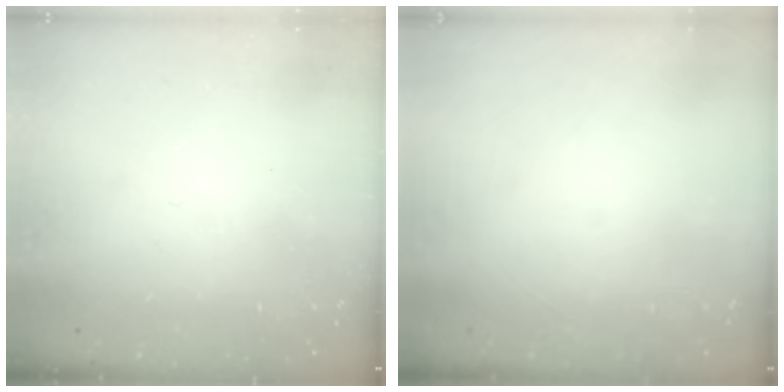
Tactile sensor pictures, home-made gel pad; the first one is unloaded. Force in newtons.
{"total": 0.0}